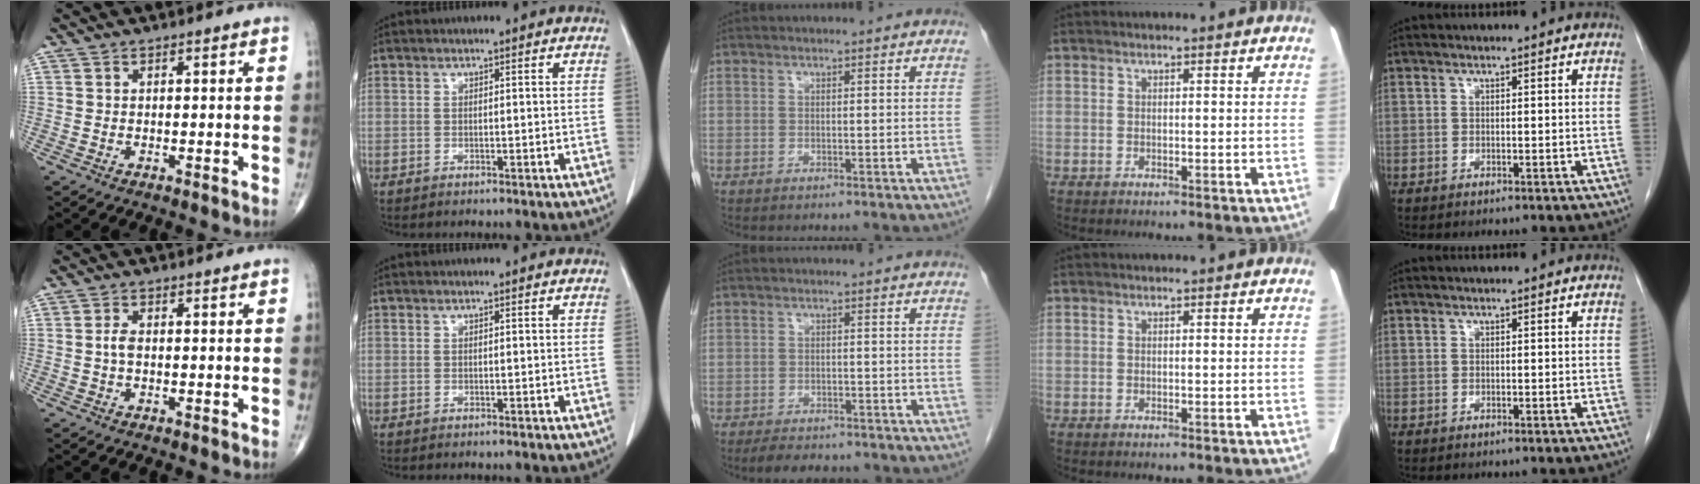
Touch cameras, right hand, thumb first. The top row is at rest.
{"thumb": {"total": 1.9, "force": [-0.2, 1.0, 1.6], "torque": [-0.033, 0.002, -0.005]}, "middle": {"total": 5.4, "force": [-4.6, 2.0, 2.1], "torque": [-0.032, -0.006, -0.064]}}